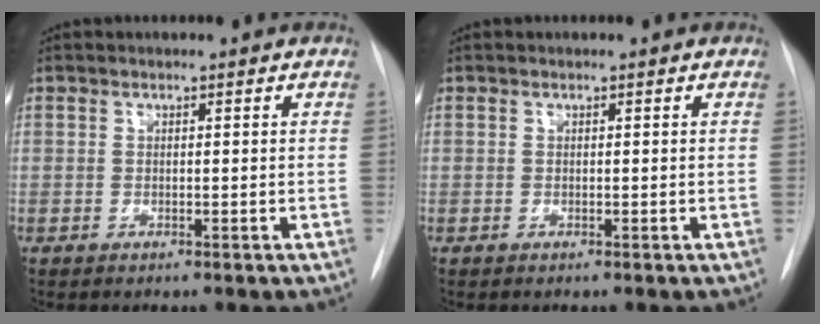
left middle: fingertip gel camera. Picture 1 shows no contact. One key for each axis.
{"total": 0.0}